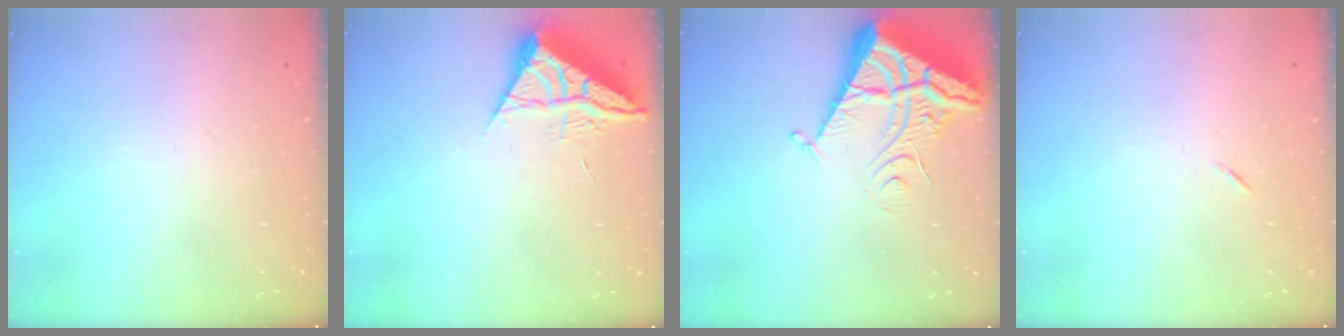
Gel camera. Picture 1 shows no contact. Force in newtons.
{"total": 6.4, "press": 6.4, "slide": 0.2}
{"total": 9.6, "press": 9.5, "slide": 1.1}
{"total": 4.9, "press": 4.5, "slide": 1.9}